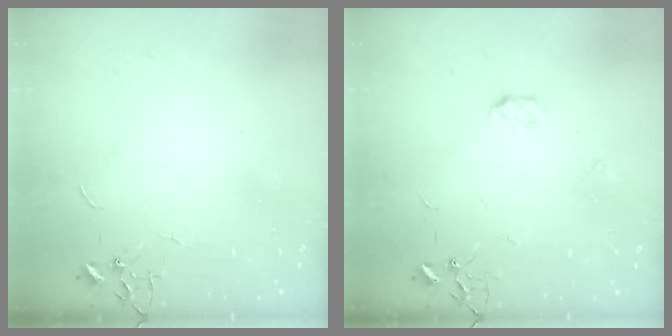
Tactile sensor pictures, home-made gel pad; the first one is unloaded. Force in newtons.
{"total": 3.9, "press": 3.8, "slide": 0.6}